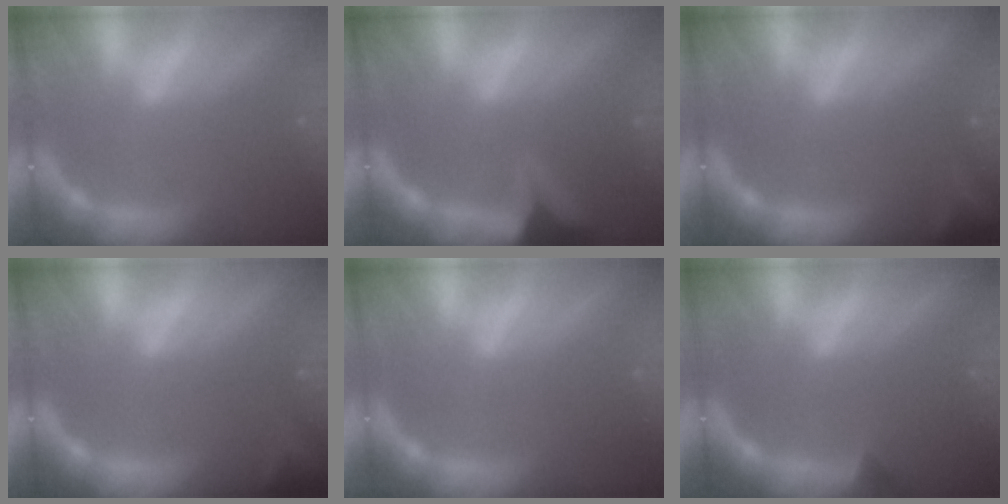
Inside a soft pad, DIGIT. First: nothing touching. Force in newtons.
{"total": 6.0}
{"total": 4.5}
{"total": 3.5}
{"total": 0.0}
{"total": 0.9}